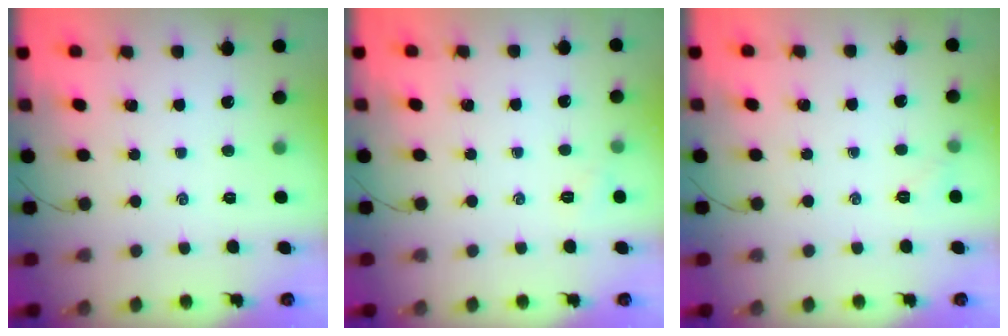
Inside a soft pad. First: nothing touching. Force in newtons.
{"total": 4.5, "press": 4.3, "slide": 1.3}
{"total": 3.9, "press": 3.7, "slide": 1.1}